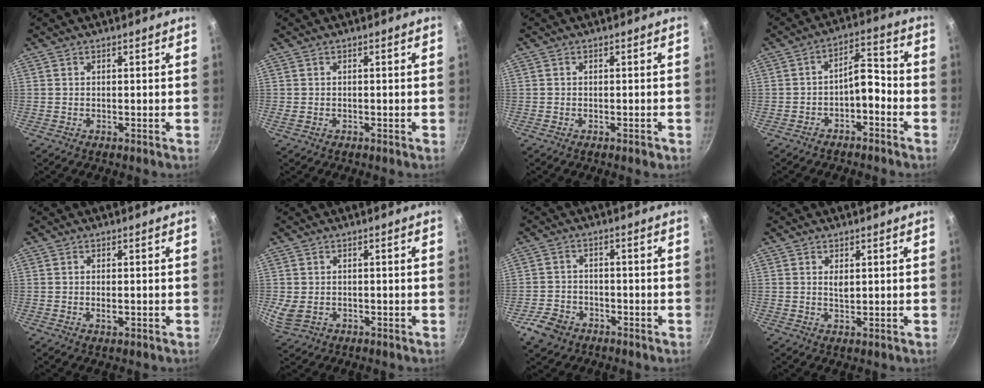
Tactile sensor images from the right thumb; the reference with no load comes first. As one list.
[{"total": 0.7, "force": [-0.2, 0.5, 0.4], "torque": [-0.008, 0.001, -0.002]}, {"total": 1.1, "force": [-0.6, 0.5, 0.7], "torque": [-0.010, 0.007, -0.007]}, {"total": 6.2, "force": [-2.8, 3.0, 4.6], "torque": [-0.060, 0.056, -0.040]}, {"total": 1.6, "force": [-0.3, 0.7, 1.4], "torque": [-0.025, 0.000, -0.005]}, {"total": 4.3, "force": [-0.6, 3.3, 2.6], "torque": [-0.057, -0.003, -0.003]}, {"total": 6.1, "force": [-3.5, 4.4, 2.4], "torque": [-0.040, 0.029, -0.059]}, {"total": 1.8, "force": [0.6, 0.9, 1.5], "torque": [-0.024, -0.005, 0.012]}]